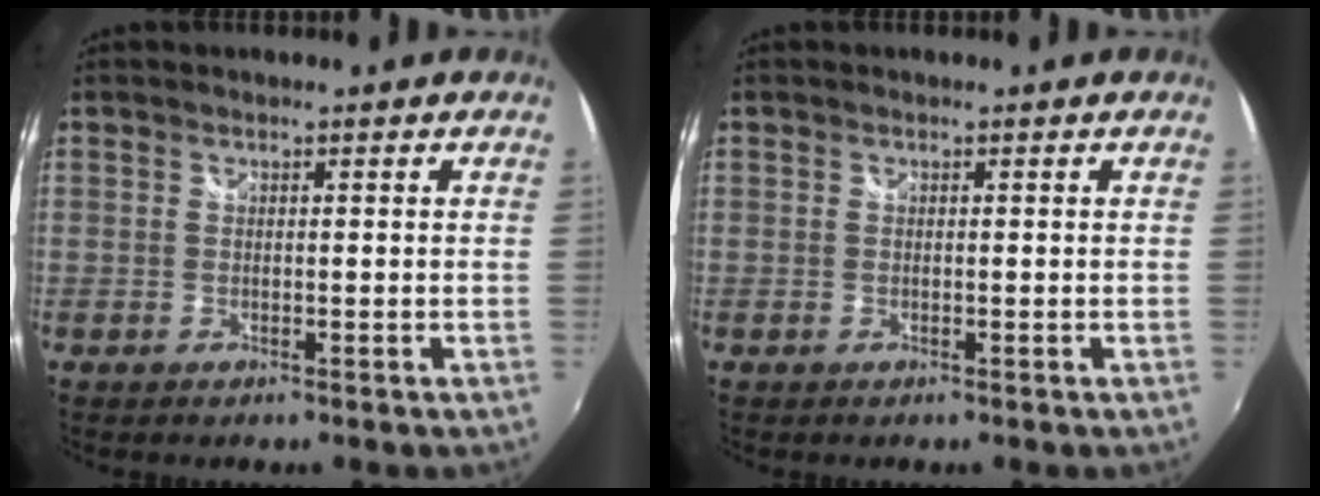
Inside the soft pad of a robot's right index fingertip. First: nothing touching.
{"total": 0.0}